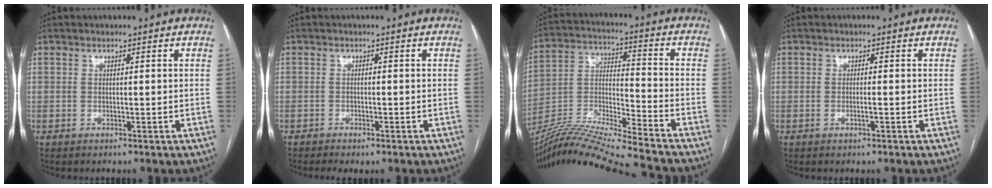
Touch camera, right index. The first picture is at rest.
{"total": 3.0, "force": [-2.2, 1.4, 1.6], "torque": [-0.029, -0.004, -0.027]}
{"total": 22.8, "force": [-20.6, -0.8, 9.6], "torque": [-0.213, -0.030, -0.359]}
{"total": 1.1, "force": [-0.6, 0.1, 1.0], "torque": [-0.020, 0.000, -0.009]}